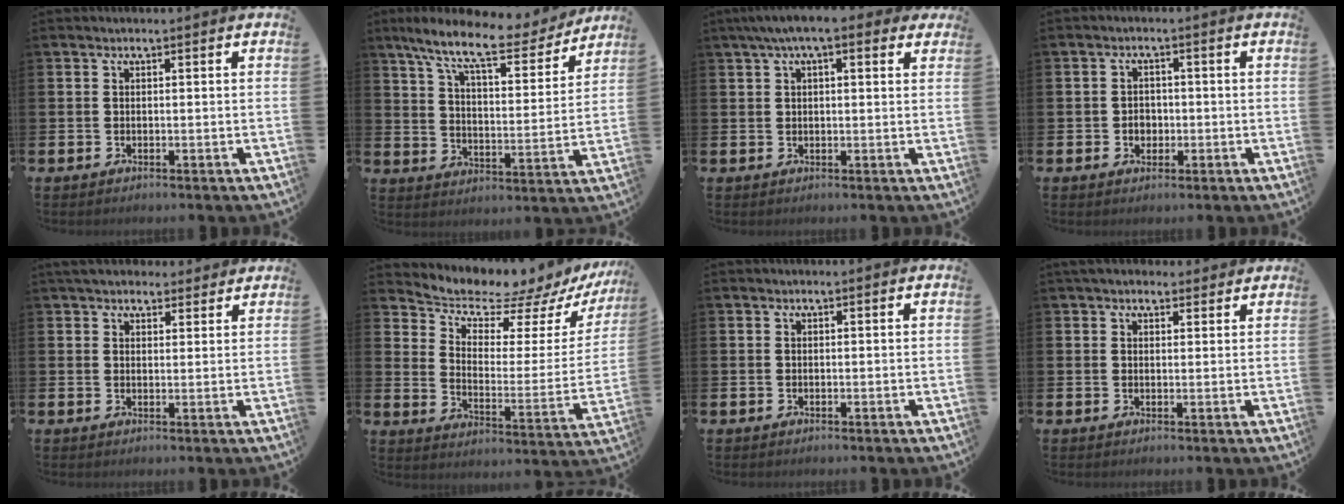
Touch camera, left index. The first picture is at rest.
{"total": 11.1, "force": [9.4, 2.4, 5.4], "torque": [-0.127, -0.052, 0.159]}
{"total": 5.3, "force": [3.5, 1.4, 3.6], "torque": [-0.064, -0.001, 0.058]}
{"total": 2.2, "force": [-0.5, 1.9, 0.9], "torque": [-0.006, 0.000, -0.017]}
{"total": 3.9, "force": [3.5, 1.4, 0.6], "torque": [-0.009, -0.011, 0.064]}
{"total": 7.6, "force": [7.1, 2.0, 1.8], "torque": [-0.060, -0.066, 0.114]}
{"total": 0.0}
{"total": 2.6, "force": [2.4, 1.1, 0.5], "torque": [-0.002, -0.006, 0.041]}